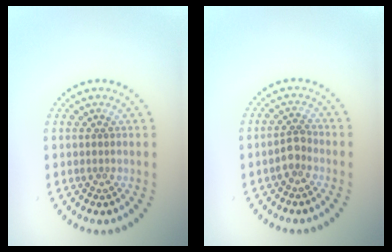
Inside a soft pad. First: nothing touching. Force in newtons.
{"total": 1.6, "press": 1.3, "slide": 0.9}